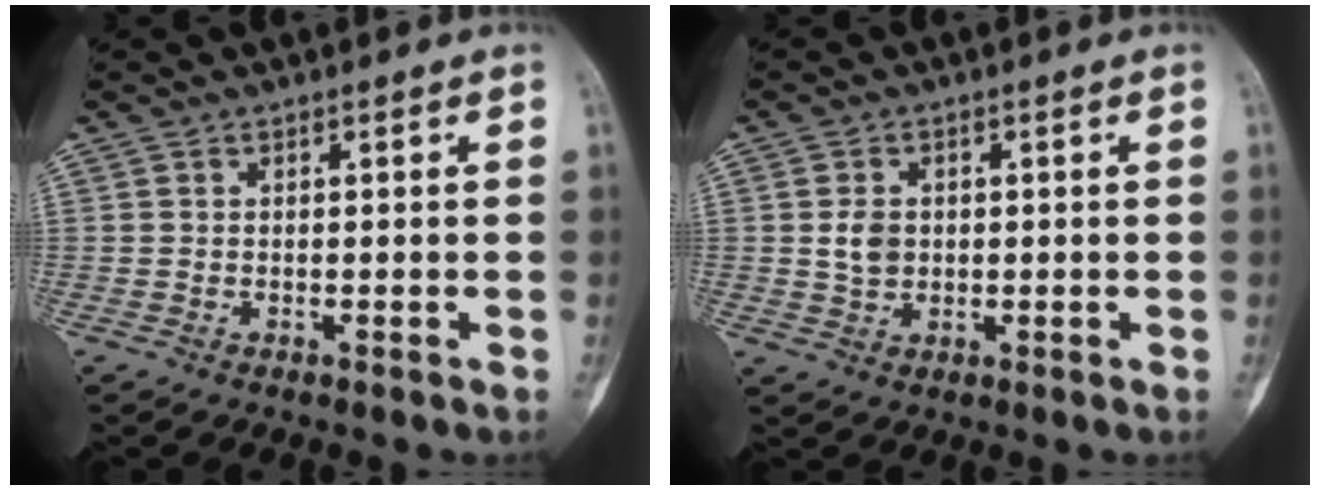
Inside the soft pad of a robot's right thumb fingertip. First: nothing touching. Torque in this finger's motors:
{"motor_torque": [0.01, 0.00, -0.04, 0.03, 0.00]}